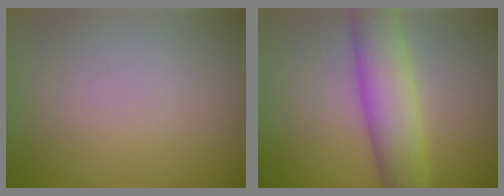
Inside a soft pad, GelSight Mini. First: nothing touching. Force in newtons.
{"total": 6.8, "press": 6.8, "slide": 0.2}